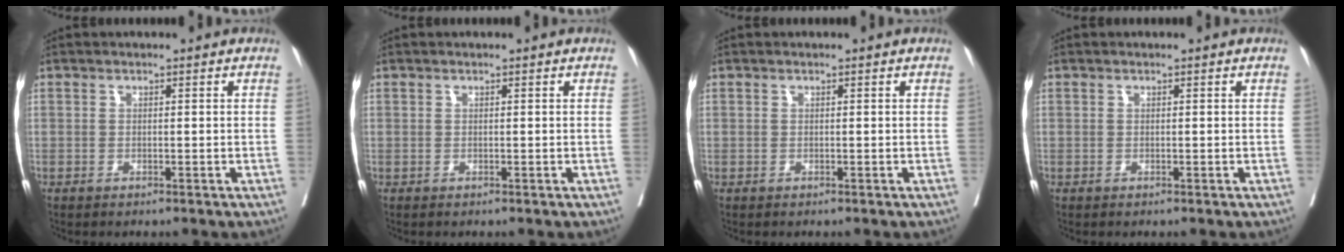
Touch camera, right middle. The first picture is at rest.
{"total": 0.0}
{"total": 0.0}
{"total": 0.0}